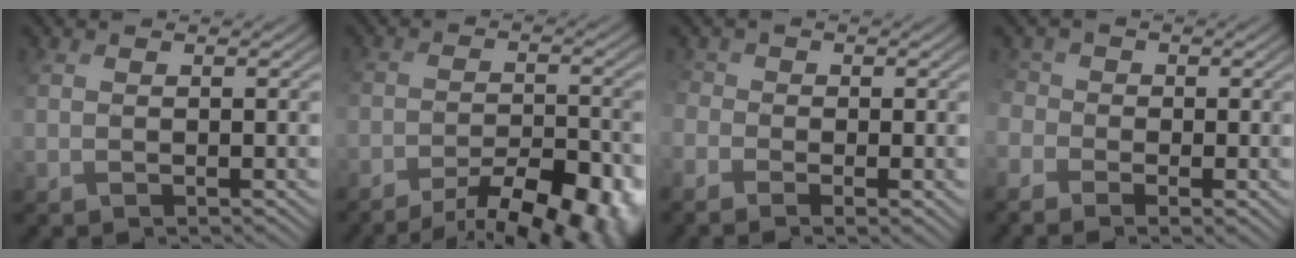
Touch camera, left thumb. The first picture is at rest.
{"total": 11.6, "force": [-8.8, 3.6, 6.5], "torque": [-0.108, -0.015, -0.121]}
{"total": 4.0, "force": [-2.1, 2.5, 2.3], "torque": [-0.063, -0.015, -0.034]}
{"total": 5.0, "force": [-2.6, 3.4, 2.5], "torque": [-0.069, -0.014, -0.044]}